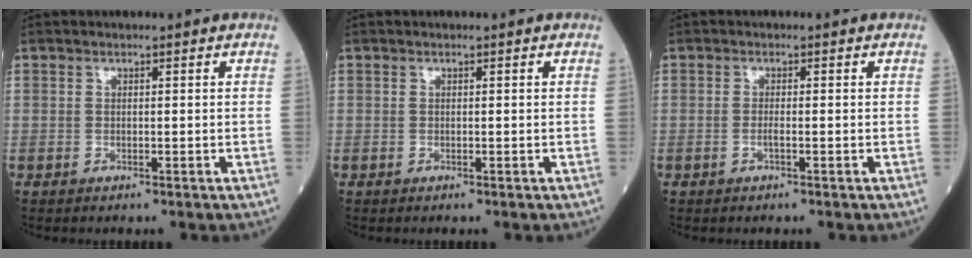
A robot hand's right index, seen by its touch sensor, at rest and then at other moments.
{"total": 0.0}
{"total": 0.9, "force": [-0.4, 0.0, 0.8], "torque": [-0.017, 0.001, -0.009]}